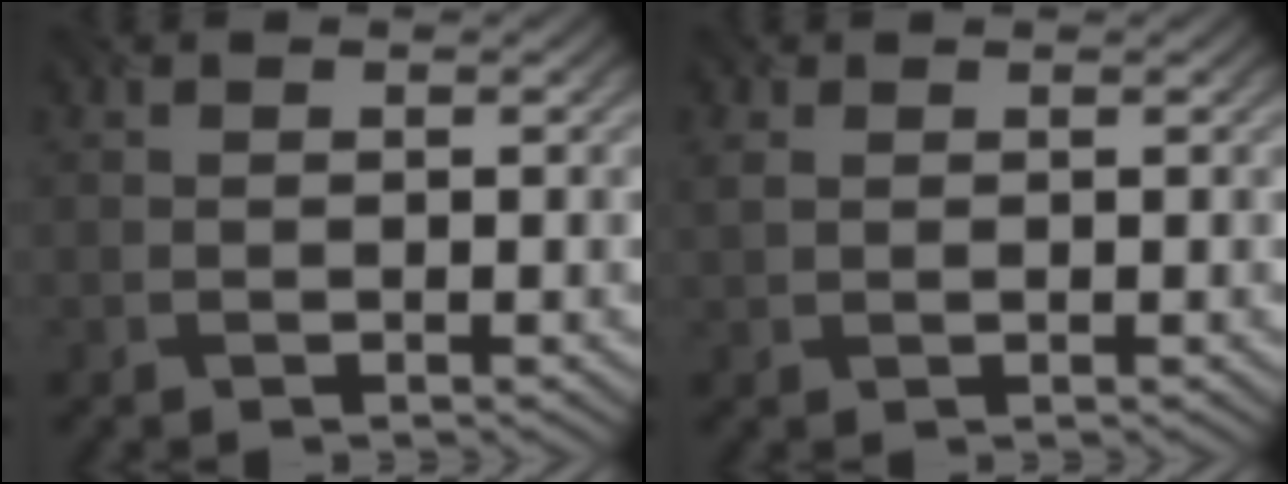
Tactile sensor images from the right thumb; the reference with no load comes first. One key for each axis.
{"total": 1.2, "fx": 0.9, "fy": 0.7, "fz": 0.5, "tx": -0.027, "ty": 0.001, "tz": 0.016}